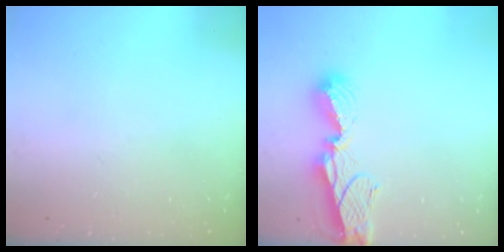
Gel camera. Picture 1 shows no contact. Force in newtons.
{"total": 9.7, "press": 9.7, "slide": 0.9}